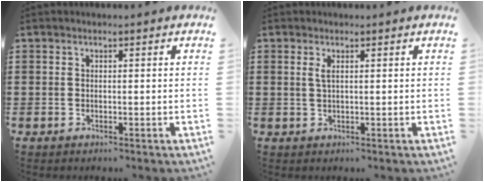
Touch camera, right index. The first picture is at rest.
{"total": 1.2, "force": [0.4, 0.2, 1.1], "torque": [-0.023, 0.003, 0.006]}